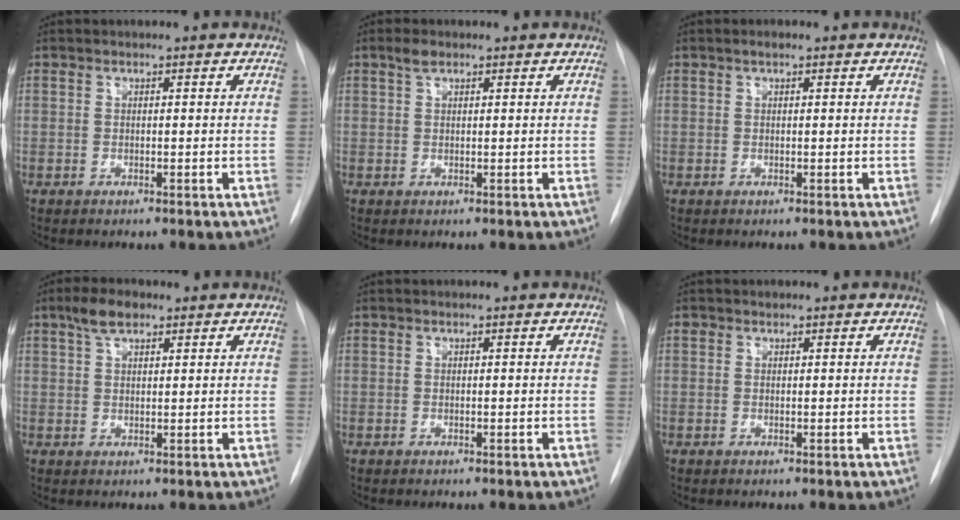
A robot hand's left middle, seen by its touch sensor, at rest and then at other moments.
{"total": 1.6, "force": [1.0, 0.7, 0.9], "torque": [-0.020, 0.008, 0.019]}
{"total": 0.7, "force": [0.5, 0.2, 0.5], "torque": [-0.010, 0.004, 0.007]}
{"total": 4.0, "force": [2.6, 1.7, 2.5], "torque": [-0.053, 0.011, 0.049]}
{"total": 0.0}
{"total": 0.6, "force": [0.4, 0.4, 0.1], "torque": [-0.001, 0.007, 0.007]}